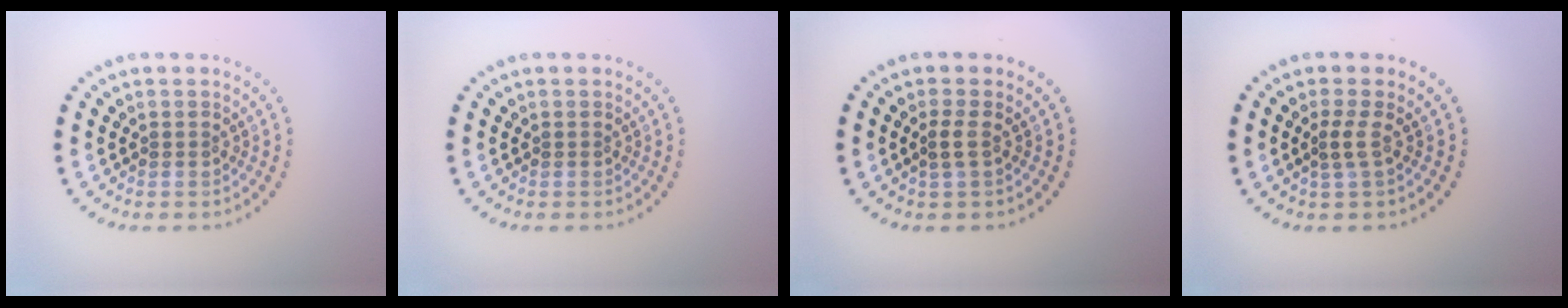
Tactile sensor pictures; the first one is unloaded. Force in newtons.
{"total": 0.0}
{"total": 1.0, "press": 0.9, "slide": 0.5}
{"total": 1.4, "press": 0.9, "slide": 1.1}